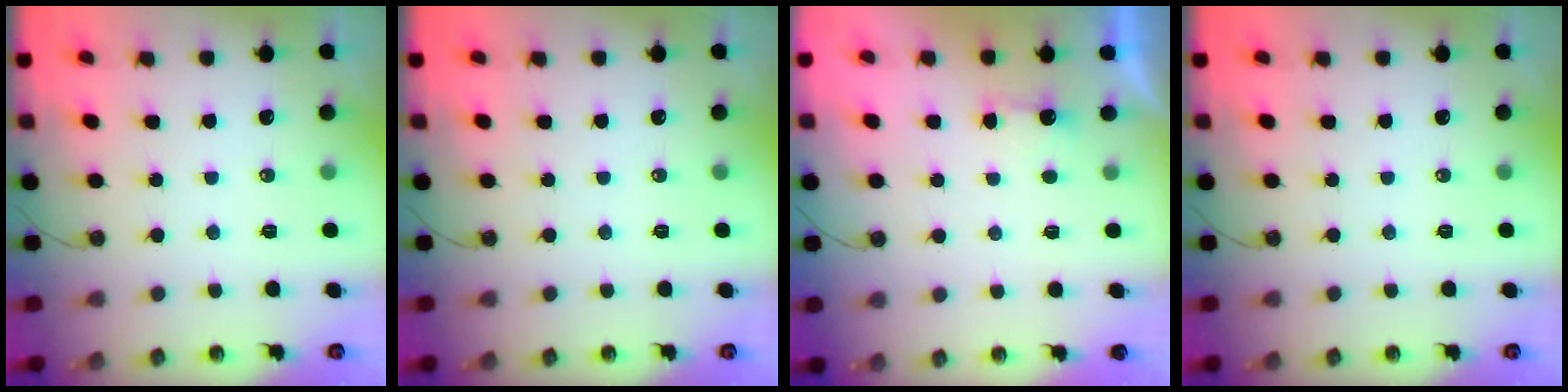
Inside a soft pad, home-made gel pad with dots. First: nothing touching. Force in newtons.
{"total": 0.0}
{"total": 1.7, "press": 1.5, "slide": 0.8}
{"total": 0.0}